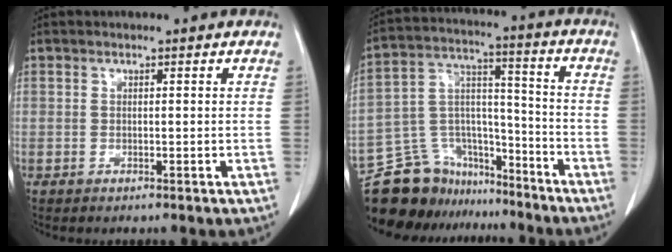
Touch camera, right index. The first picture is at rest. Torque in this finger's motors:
{"motor_torque": [-0.32, -0.24, -0.47, -0.20]}